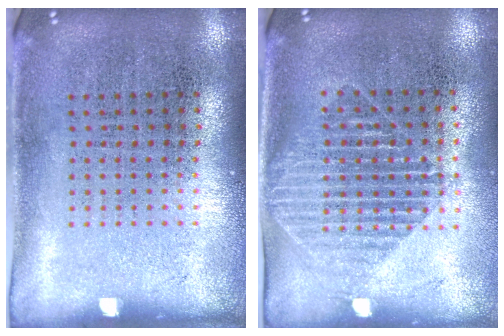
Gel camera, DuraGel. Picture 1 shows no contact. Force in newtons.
{"total": 1.5, "press": 1.3, "slide": 0.8}